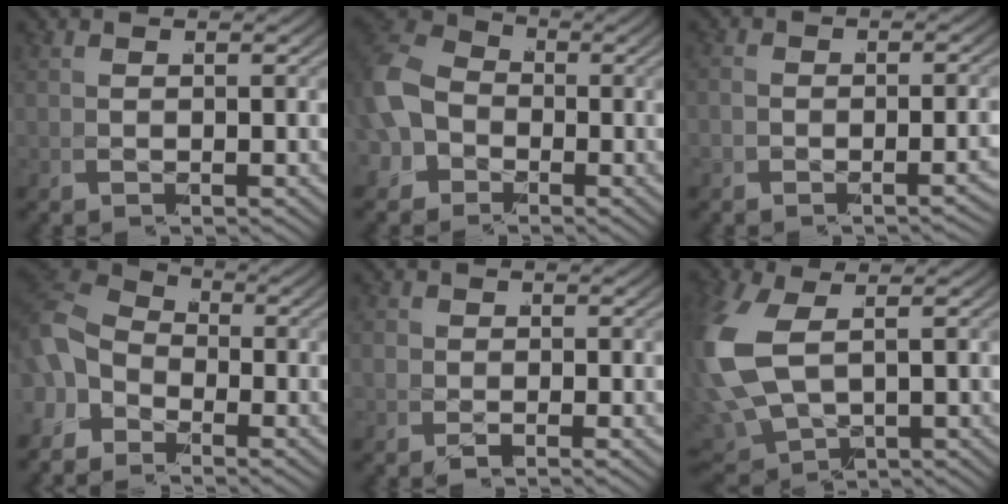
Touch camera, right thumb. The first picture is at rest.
{"total": 8.7, "force": [-0.4, 7.4, 4.5], "torque": [-0.111, -0.019, -0.007]}
{"total": 1.5, "force": [-1.1, 0.7, 0.6], "torque": [-0.010, -0.002, -0.022]}
{"total": 5.9, "force": [1.5, 4.3, 3.9], "torque": [-0.084, -0.004, 0.025]}
{"total": 1.5, "force": [-0.3, 1.3, 0.7], "torque": [-0.015, -0.004, -0.009]}
{"total": 8.5, "force": [0.5, 5.8, 6.2], "torque": [-0.189, -0.047, 0.050]}